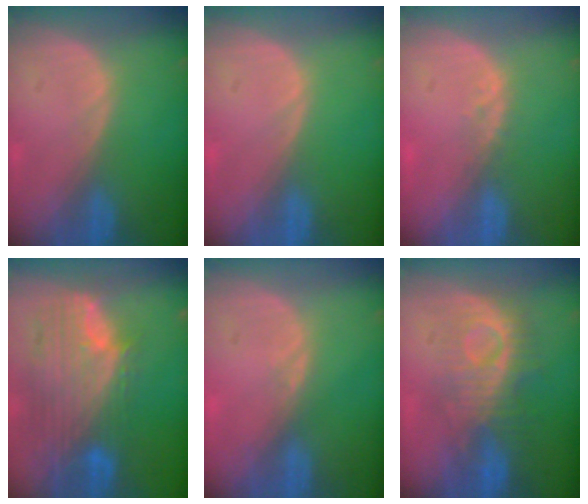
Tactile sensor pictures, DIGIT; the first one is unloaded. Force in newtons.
{"total": 0.0}
{"total": 1.8, "press": 1.5, "slide": 1.0}
{"total": 11.9, "press": 10.2, "slide": 6.2}
{"total": 0.9, "press": 0.8, "slide": 0.3}
{"total": 8.7, "press": 8.5, "slide": 2.0}